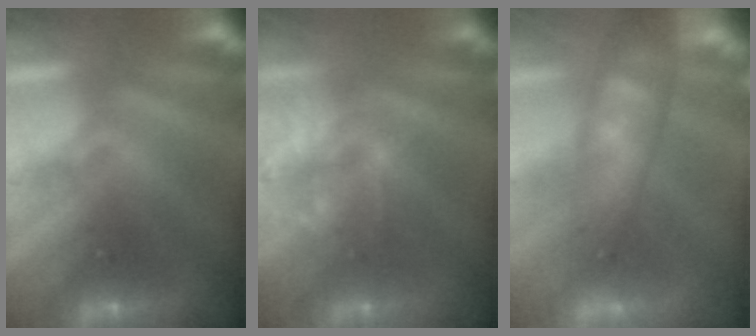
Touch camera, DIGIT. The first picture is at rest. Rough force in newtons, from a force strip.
{"total": 2.0}
{"total": 4.3}